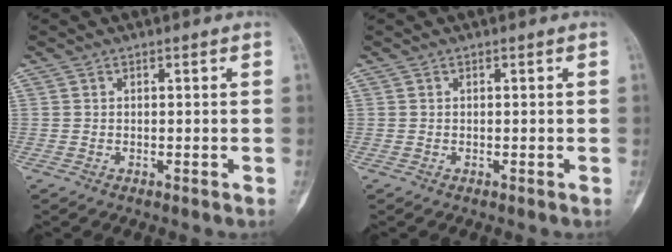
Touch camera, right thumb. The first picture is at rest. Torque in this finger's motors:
{"motor_torque": [0.00, 0.00, 0.00, 0.00, 0.00]}